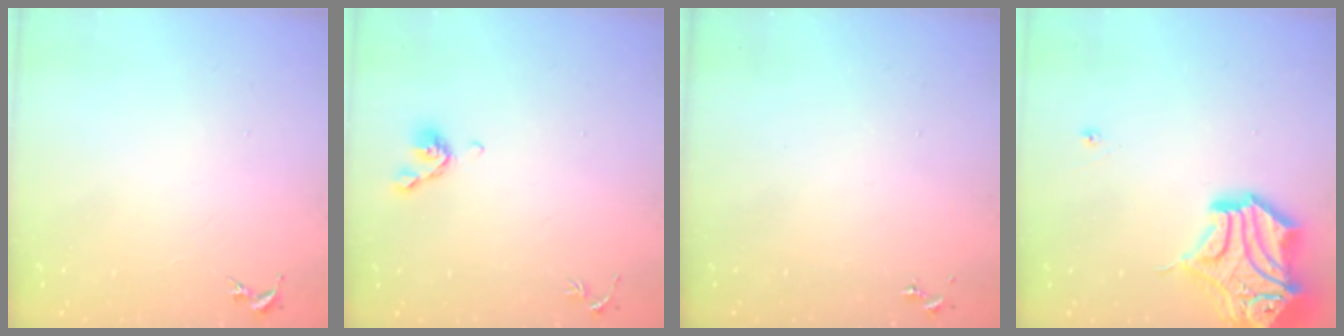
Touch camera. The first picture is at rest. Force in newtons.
{"total": 6.5, "press": 6.4, "slide": 1.3}
{"total": 0.0}
{"total": 19.9, "press": 19.7, "slide": 3.3}